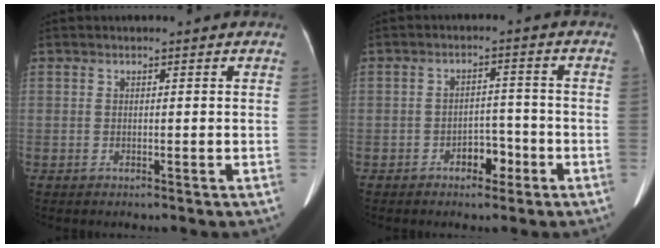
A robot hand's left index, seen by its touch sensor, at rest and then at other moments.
{"total": 3.8, "force": [-2.2, 2.1, 2.2], "torque": [-0.029, 0.013, -0.033]}